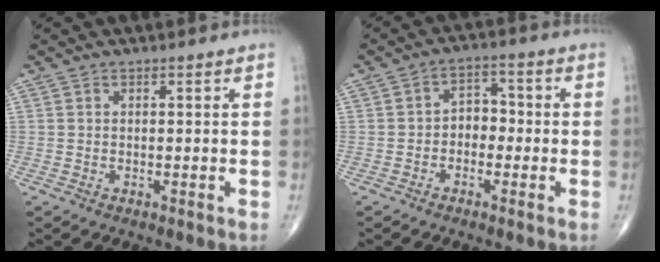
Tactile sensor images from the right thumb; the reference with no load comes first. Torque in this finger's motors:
{"motor_torque": [-0.15, 0.22, 0.25, -0.02, 0.05]}